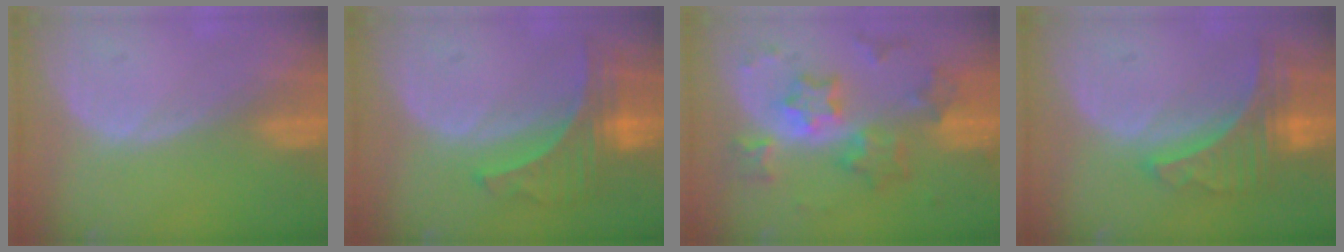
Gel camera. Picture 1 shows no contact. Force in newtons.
{"total": 7.4, "press": 6.5, "slide": 3.5}
{"total": 9.0, "press": 9.0, "slide": 0.6}
{"total": 7.9, "press": 7.0, "slide": 3.7}